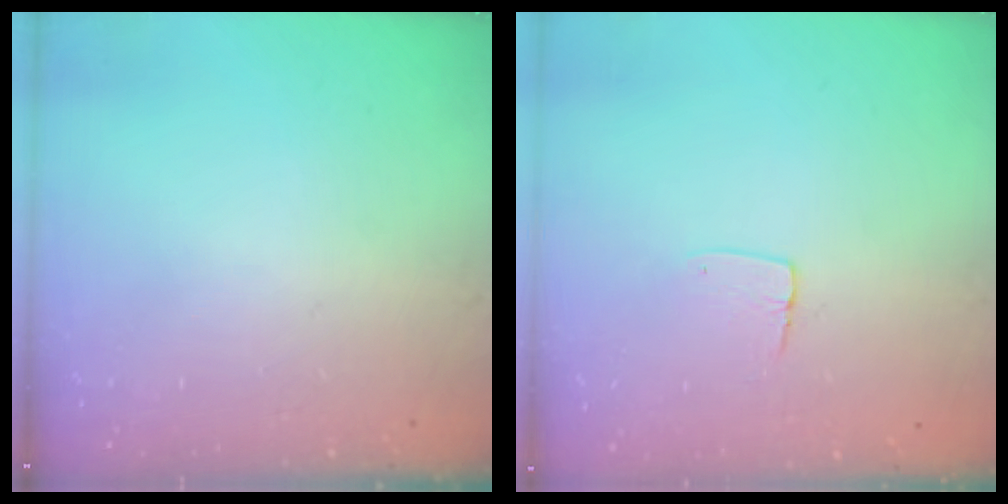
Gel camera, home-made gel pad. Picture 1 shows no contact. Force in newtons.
{"total": 5.3, "press": 5.3, "slide": 0.4}